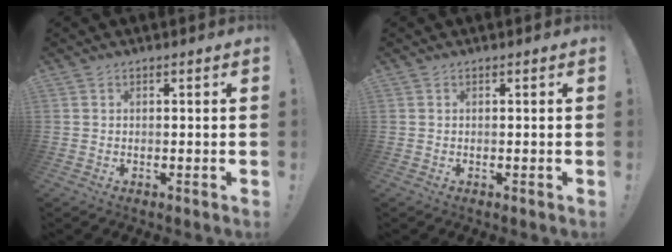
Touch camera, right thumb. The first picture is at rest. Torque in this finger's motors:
{"motor_torque": [0.00, 0.00, 0.09, 0.07, 0.00]}